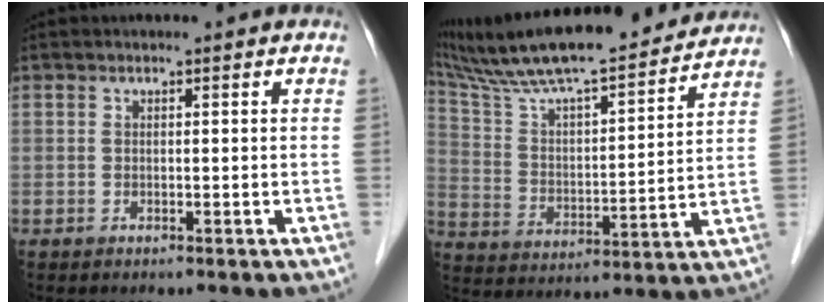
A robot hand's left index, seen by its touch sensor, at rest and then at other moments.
{"total": 23.2, "force": [20.4, 2.6, 10.8], "torque": [-0.190, 0.026, 0.322]}